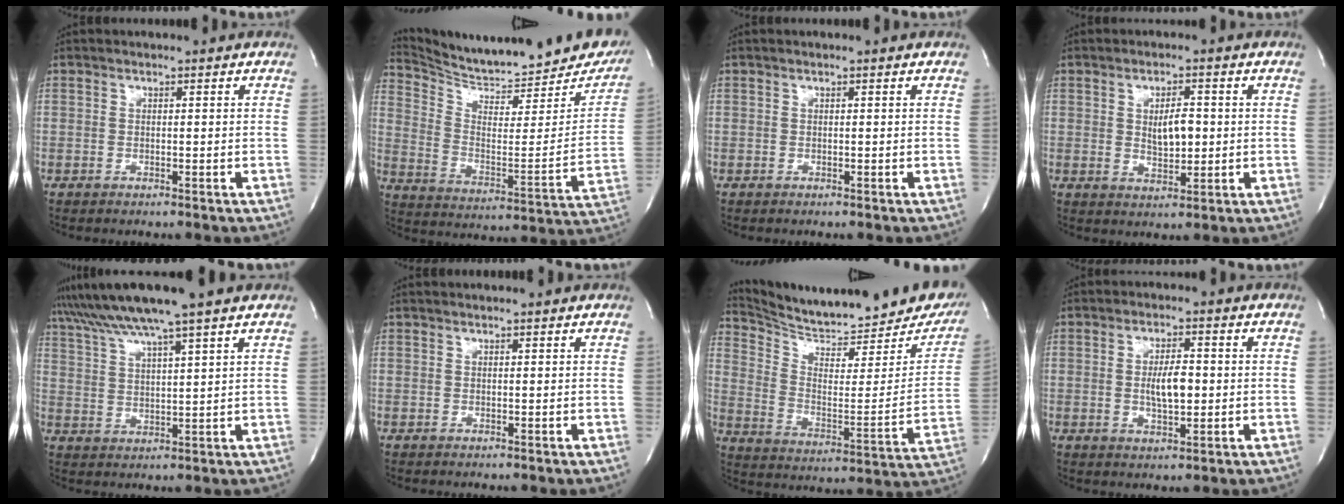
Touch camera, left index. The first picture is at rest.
{"total": 23.9, "force": [22.0, 4.6, 8.2], "torque": [-0.132, -0.076, 0.300]}
{"total": 0.0}
{"total": 4.4, "force": [0.3, 1.9, 4.0], "torque": [-0.067, -0.004, 0.010]}
{"total": 10.6, "force": [8.7, -1.8, 5.8], "torque": [-0.113, 0.017, 0.147]}
{"total": 2.4, "force": [2.3, 0.0, 0.7], "torque": [-0.012, 0.013, 0.026]}
{"total": 24.5, "force": [22.3, 4.7, 9.1], "torque": [-0.148, -0.076, 0.303]}
{"total": 4.9, "force": [-0.2, 1.6, 4.6], "torque": [-0.084, -0.002, -0.001]}